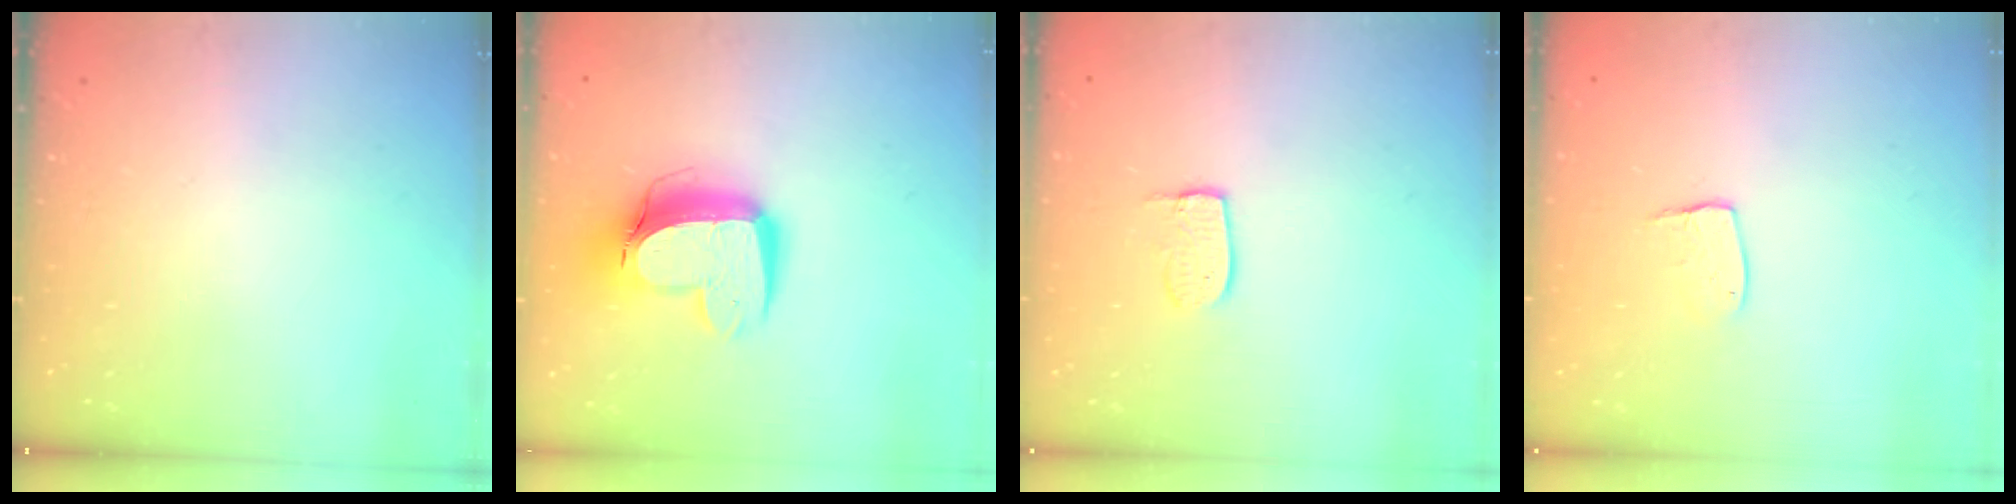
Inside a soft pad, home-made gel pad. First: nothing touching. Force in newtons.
{"total": 13.6, "press": 13.5, "slide": 1.4}
{"total": 5.5, "press": 5.5, "slide": 0.4}
{"total": 6.6, "press": 6.6, "slide": 0.4}